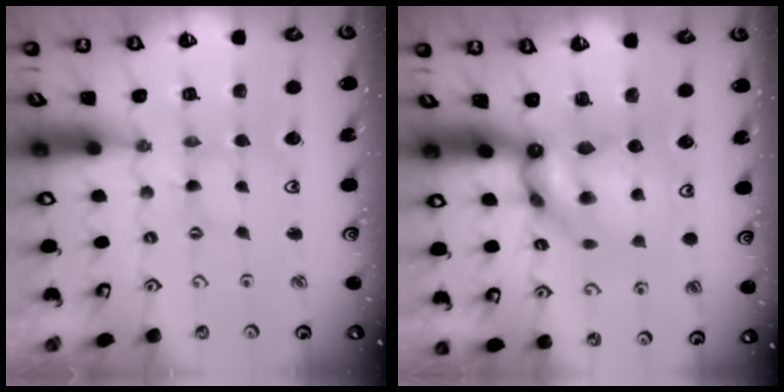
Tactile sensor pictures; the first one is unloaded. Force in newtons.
{"total": 9.8, "press": 9.7, "slide": 0.7}